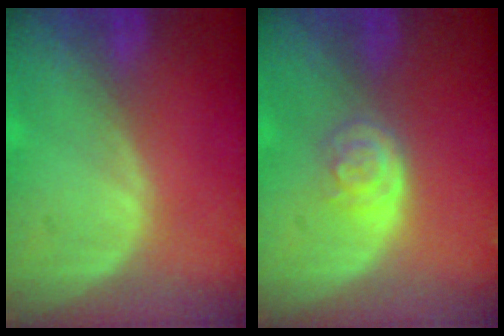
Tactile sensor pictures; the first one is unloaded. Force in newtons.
{"total": 3.3, "press": 3.3, "slide": 0.1}